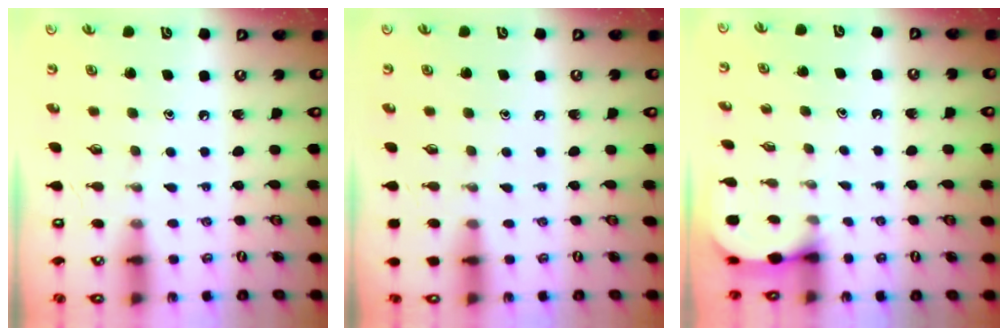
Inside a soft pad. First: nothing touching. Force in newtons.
{"total": 2.3, "press": 2.3, "slide": 0.4}
{"total": 2.6, "press": 2.6, "slide": 0.2}